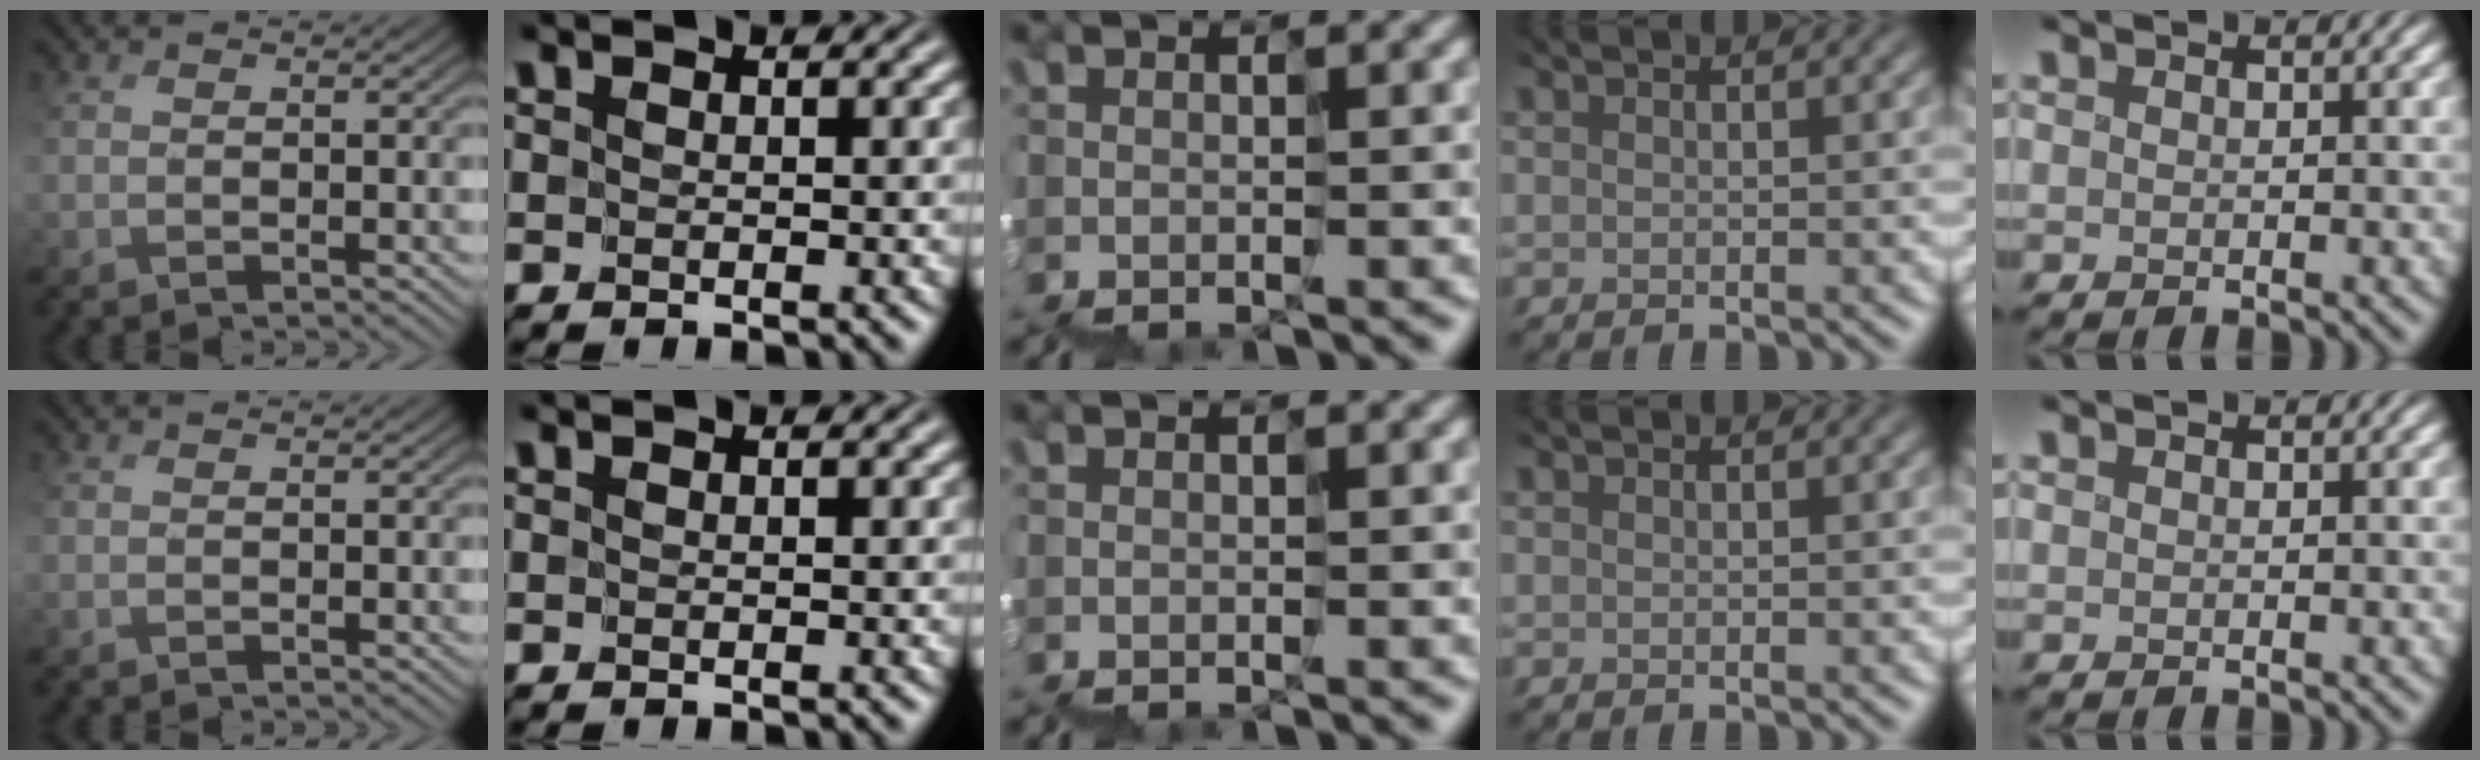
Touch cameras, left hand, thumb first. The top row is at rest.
{}